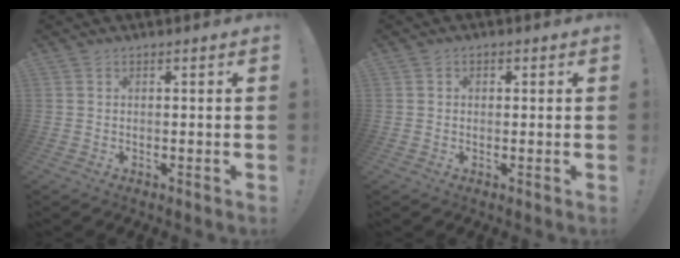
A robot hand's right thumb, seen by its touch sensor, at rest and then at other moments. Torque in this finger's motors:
{"motor_torque": [-0.14, -0.22, -0.51, 0.21, 0.03]}